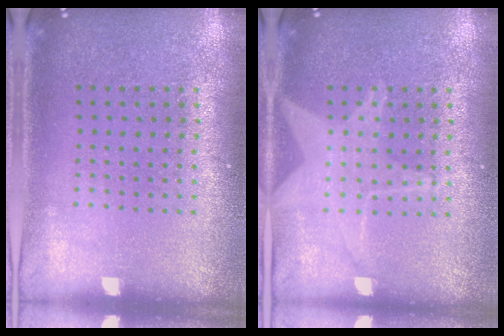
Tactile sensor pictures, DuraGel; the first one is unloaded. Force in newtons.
{"total": 2.5, "press": 2.5, "slide": 0.3}